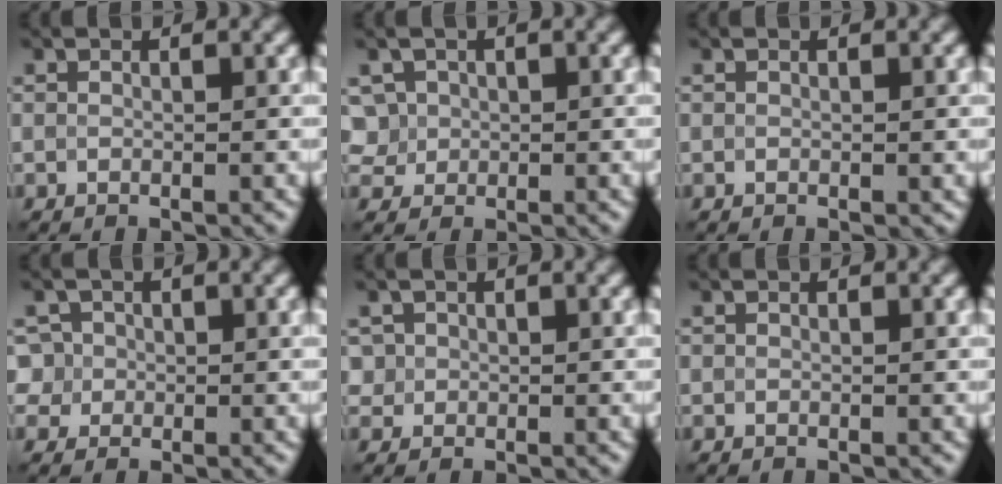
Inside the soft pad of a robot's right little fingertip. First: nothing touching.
{"total": 3.1, "force": [0.6, 2.8, 1.1], "torque": [-0.023, 0.012, 0.020]}
{"total": 0.0}
{"total": 3.4, "force": [0.4, 3.3, 0.9], "torque": [-0.006, 0.025, 0.001]}
{"total": 1.8, "force": [0.4, 1.7, 0.2], "torque": [-0.005, 0.002, 0.023]}
{"total": 0.0}